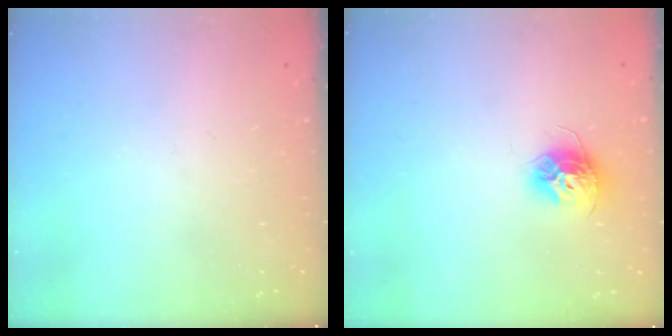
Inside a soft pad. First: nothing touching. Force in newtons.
{"total": 10.4, "press": 10.4, "slide": 0.5}